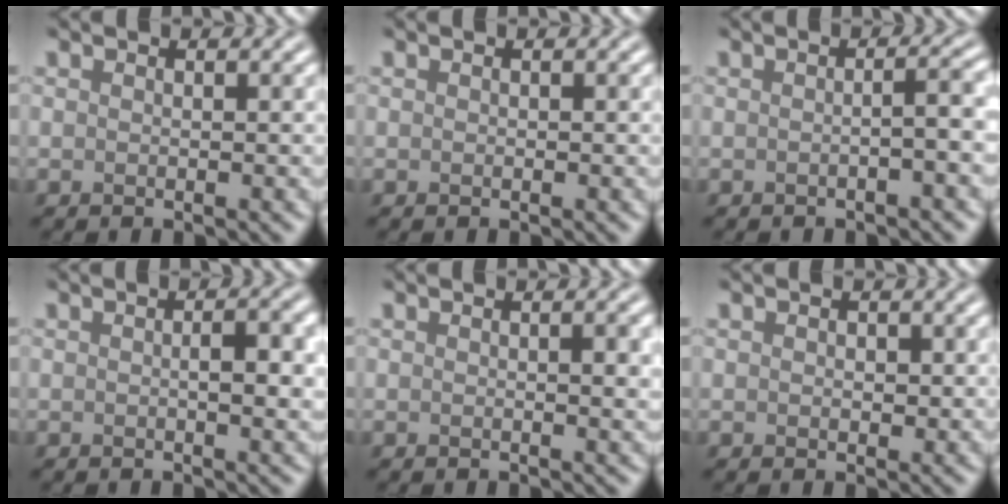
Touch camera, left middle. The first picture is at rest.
{"total": 0.0}
{"total": 2.2, "force": [-0.5, 0.6, 2.1], "torque": [-0.024, 0.011, -0.014]}
{"total": 2.8, "force": [0.0, 0.8, 2.7], "torque": [-0.043, 0.001, 0.000]}
{"total": 1.7, "force": [0.2, 0.4, 1.6], "torque": [-0.021, 0.001, 0.003]}
{"total": 0.9, "force": [0.2, 0.7, 0.5], "torque": [-0.006, -0.002, 0.002]}